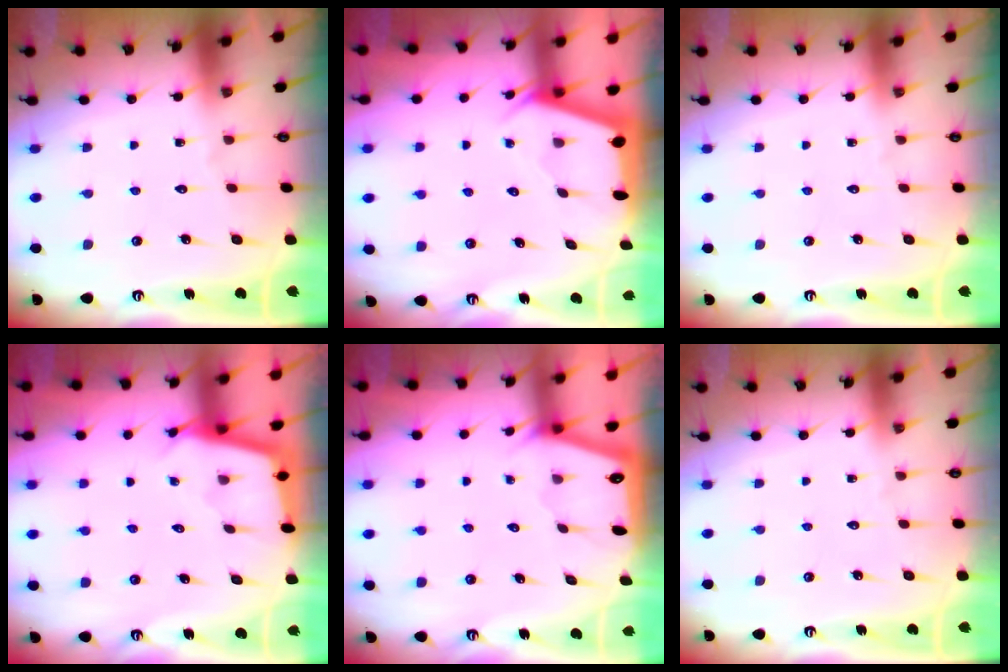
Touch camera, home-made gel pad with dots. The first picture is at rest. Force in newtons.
{"total": 2.4, "press": 2.3, "slide": 0.3}
{"total": 0.0}
{"total": 2.5, "press": 2.5, "slide": 0.2}
{"total": 1.3, "press": 1.3, "slide": 0.3}
{"total": 0.0}